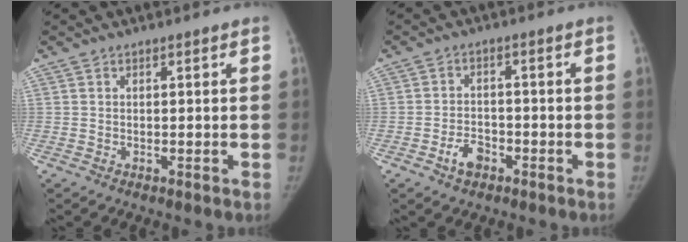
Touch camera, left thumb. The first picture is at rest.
{"total": 4.4, "force": [-2.4, 2.8, 2.3], "torque": [-0.031, 0.021, -0.041]}